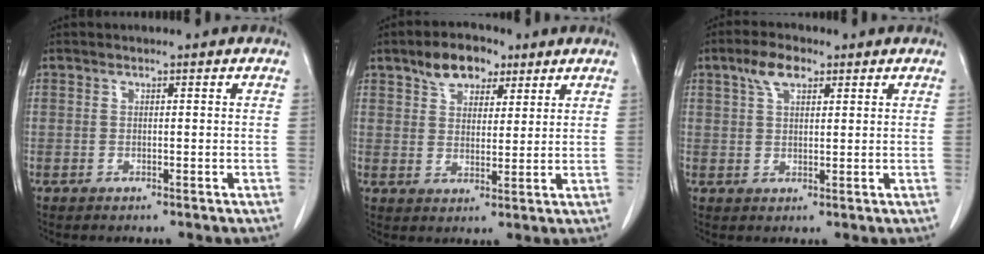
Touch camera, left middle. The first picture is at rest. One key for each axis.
{"total": 7.0, "fx": 4.4, "fy": 3.9, "fz": 3.7, "tx": -0.060, "ty": 0.017, "tz": 0.077}
{"total": 4.6, "fx": 2.6, "fy": 2.0, "fz": 3.2, "tx": -0.069, "ty": 0.013, "tz": 0.050}